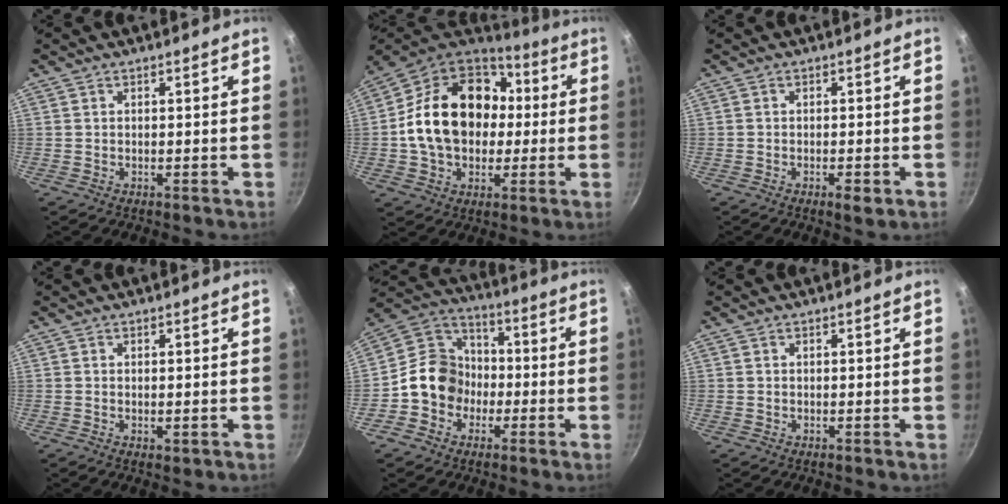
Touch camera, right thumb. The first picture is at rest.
{"total": 23.2, "force": [1.1, 17.4, 15.3], "torque": [-0.249, 0.044, 0.018]}
{"total": 2.4, "force": [-1.1, 0.9, 2.0], "torque": [-0.036, 0.005, -0.017]}
{"total": 1.3, "force": [-0.1, 0.6, 1.1], "torque": [-0.016, -0.004, -0.001]}
{"total": 12.3, "force": [-2.6, 10.7, 5.3], "torque": [-0.052, 0.045, -0.066]}
{"total": 0.0}